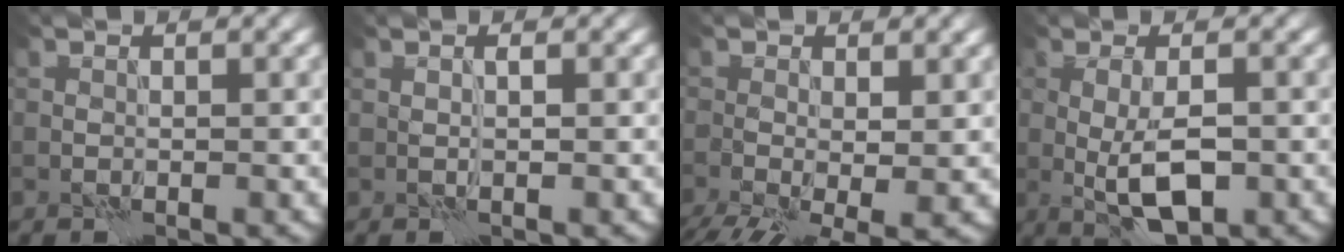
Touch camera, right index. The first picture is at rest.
{"total": 0.8, "force": [0.3, 0.2, 0.7], "torque": [-0.010, -0.004, 0.006]}
{"total": 7.3, "force": [-3.1, 3.1, 5.8], "torque": [-0.102, -0.029, -0.043]}
{"total": 4.6, "force": [-1.1, 1.4, 4.3], "torque": [-0.083, -0.005, -0.017]}